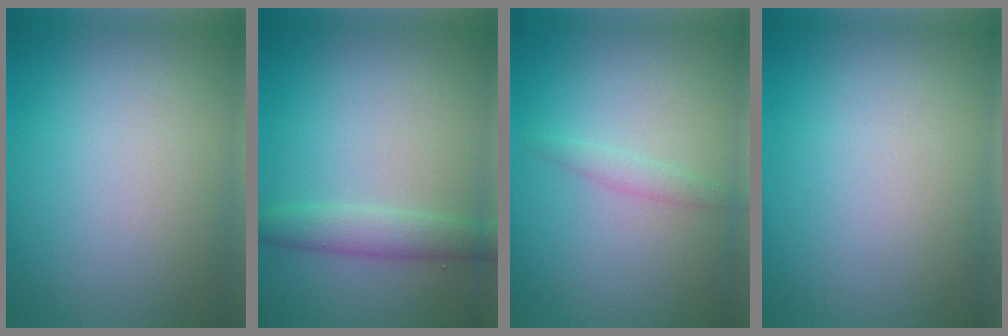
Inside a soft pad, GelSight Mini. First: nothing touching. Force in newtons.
{"total": 2.4, "press": 2.4, "slide": 0.1}
{"total": 1.0, "press": 1.0, "slide": 0.1}
{"total": 0.0}